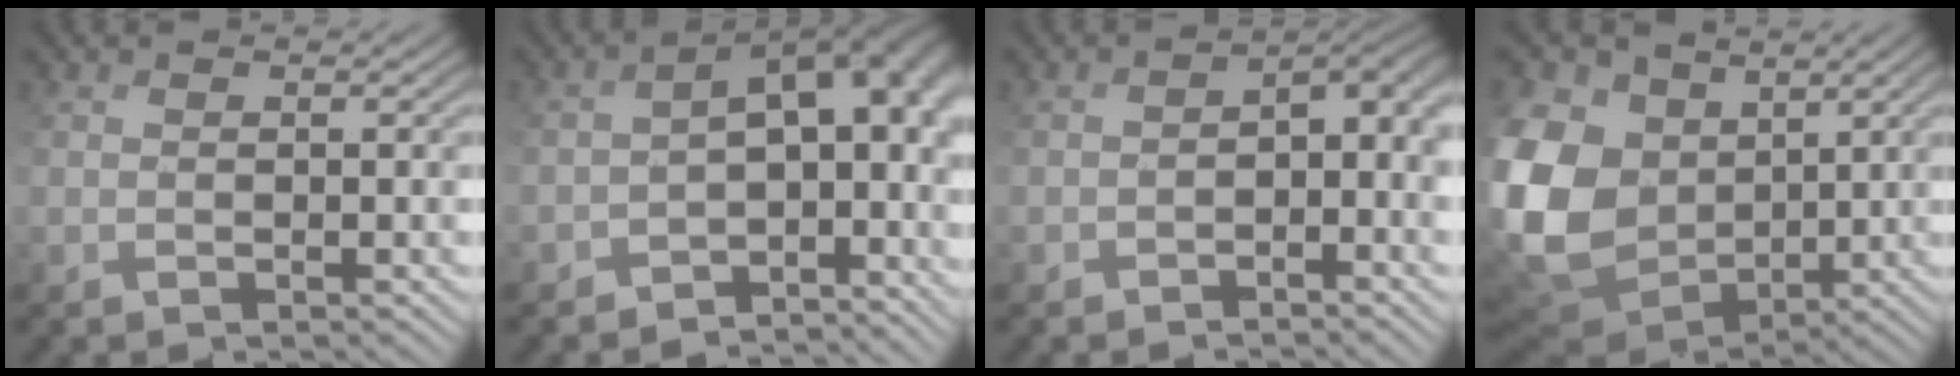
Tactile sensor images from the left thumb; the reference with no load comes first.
{"total": 11.9, "force": [-3.8, 7.0, 8.8], "torque": [-0.122, -0.022, -0.032]}
{"total": 5.0, "force": [-1.0, 2.7, 4.1], "torque": [-0.056, -0.005, -0.020]}
{"total": 16.1, "force": [2.2, 12.5, 10.0], "torque": [-0.290, -0.010, 0.051]}